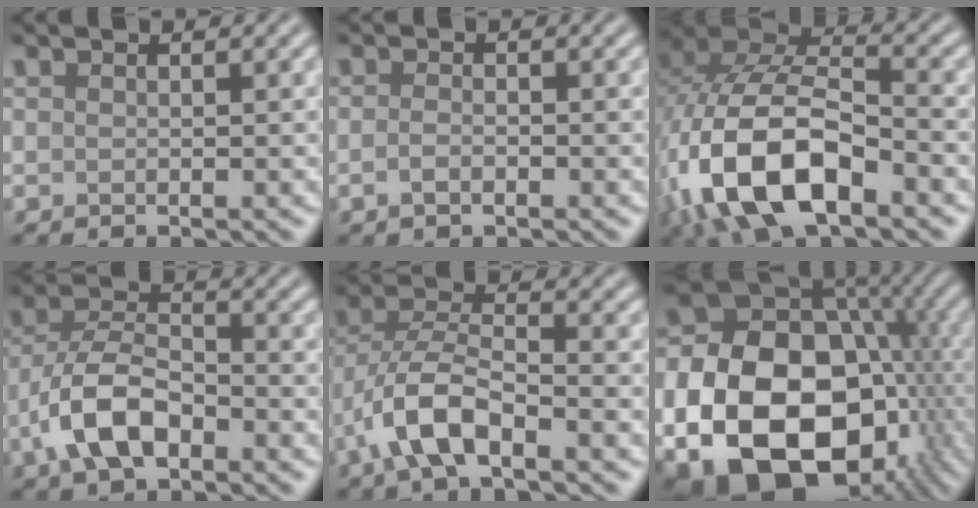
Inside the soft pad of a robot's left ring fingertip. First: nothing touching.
{"total": 1.3, "force": [-0.6, 0.6, 1.0], "torque": [-0.022, -0.001, -0.015]}
{"total": 13.6, "force": [-5.7, 6.5, 10.5], "torque": [-0.219, -0.002, -0.116]}
{"total": 6.3, "force": [-2.8, 3.3, 4.6], "torque": [-0.089, 0.004, -0.062]}
{"total": 6.0, "force": [-3.0, 2.2, 4.6], "torque": [-0.096, 0.005, -0.066]}
{"total": 21.7, "force": [-5.7, 15.9, 13.6], "torque": [-0.240, -0.027, -0.090]}